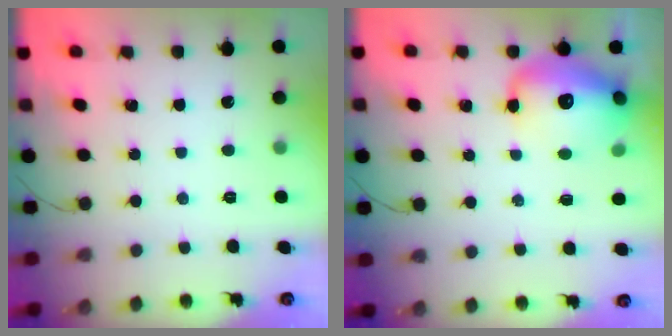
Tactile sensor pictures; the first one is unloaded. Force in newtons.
{"total": 17.5, "press": 17.1, "slide": 4.0}